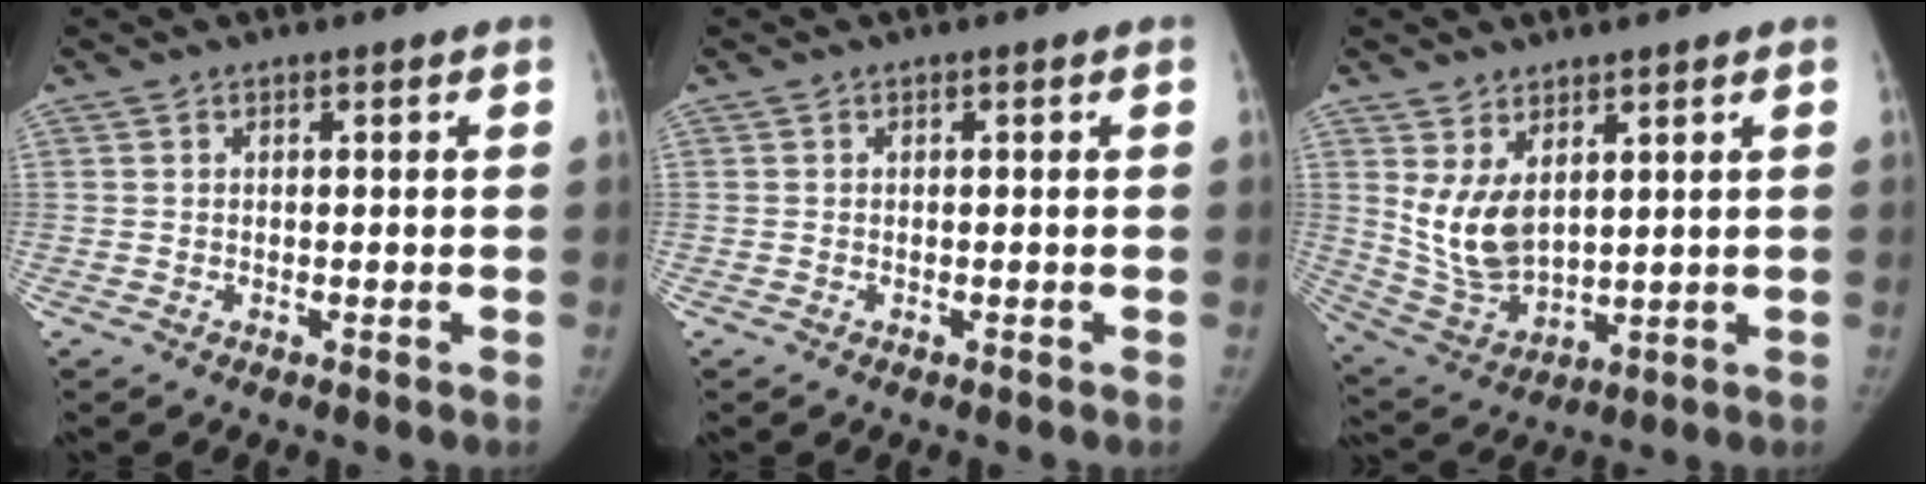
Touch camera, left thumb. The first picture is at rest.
{"total": 0.0}
{"total": 9.9, "force": [3.6, 5.7, 7.2], "torque": [-0.127, -0.028, 0.092]}